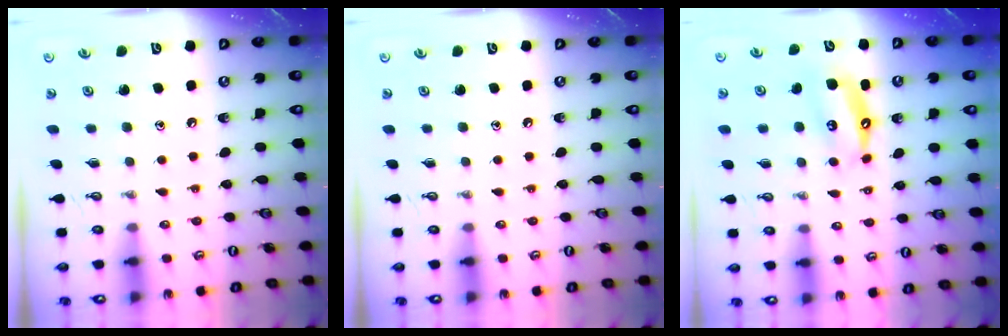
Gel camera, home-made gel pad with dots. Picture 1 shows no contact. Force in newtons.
{"total": 0.0}
{"total": 6.4, "press": 6.4, "slide": 0.7}